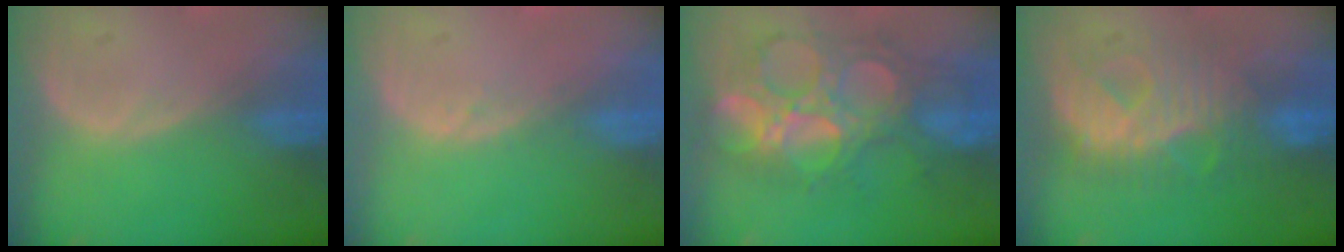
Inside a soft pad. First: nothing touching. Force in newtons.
{"total": 1.0, "press": 0.9, "slide": 0.3}
{"total": 10.0, "press": 10.0, "slide": 0.7}
{"total": 9.0, "press": 9.0, "slide": 0.3}